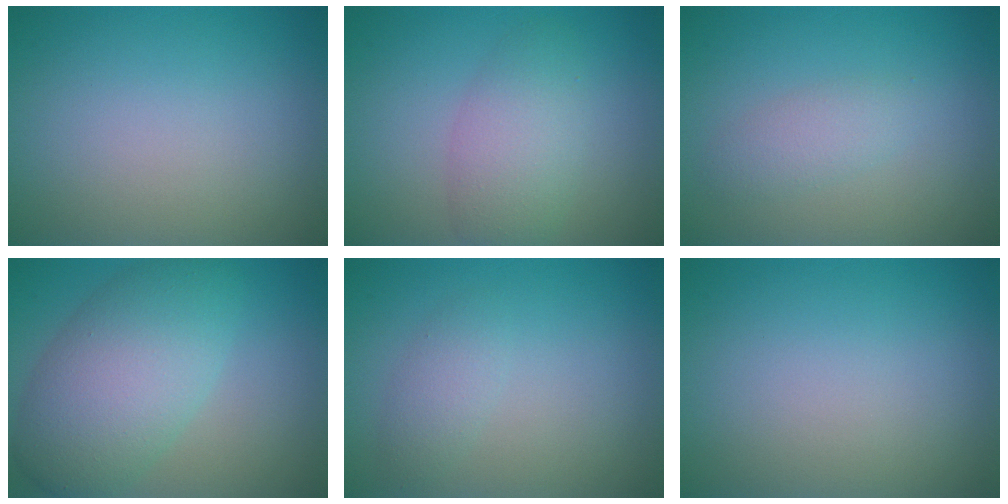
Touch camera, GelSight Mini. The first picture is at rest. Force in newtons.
{"total": 3.8, "press": 3.8, "slide": 0.1}
{"total": 1.8, "press": 1.8, "slide": 0.0}
{"total": 7.7, "press": 7.7, "slide": 0.3}
{"total": 1.6, "press": 1.6, "slide": 0.1}
{"total": 0.0}